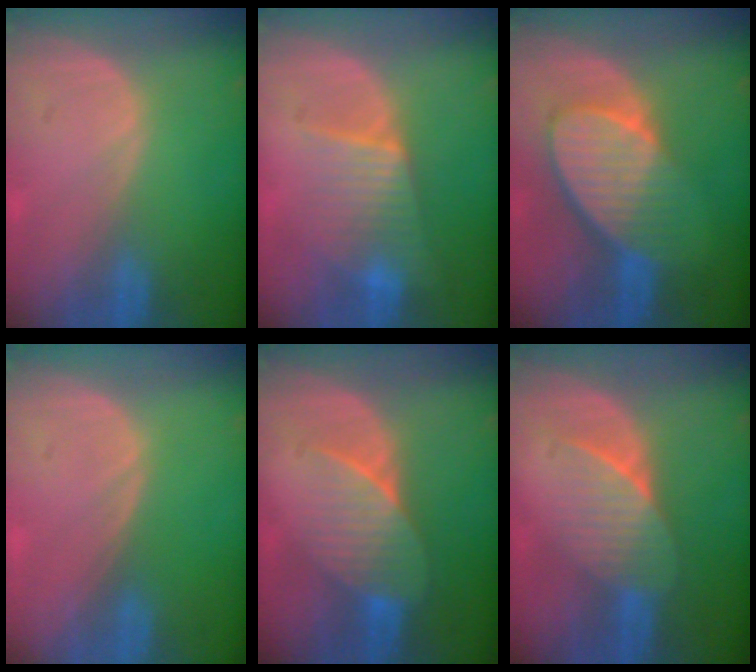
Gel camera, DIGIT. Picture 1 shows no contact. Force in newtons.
{"total": 6.3, "press": 6.2, "slide": 0.8}
{"total": 8.9, "press": 8.0, "slide": 3.8}
{"total": 0.0}
{"total": 7.3, "press": 6.8, "slide": 2.8}
{"total": 6.6, "press": 6.1, "slide": 2.5}